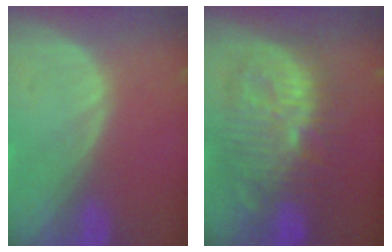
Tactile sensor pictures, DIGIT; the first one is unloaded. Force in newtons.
{"total": 10.6, "press": 10.6, "slide": 0.3}